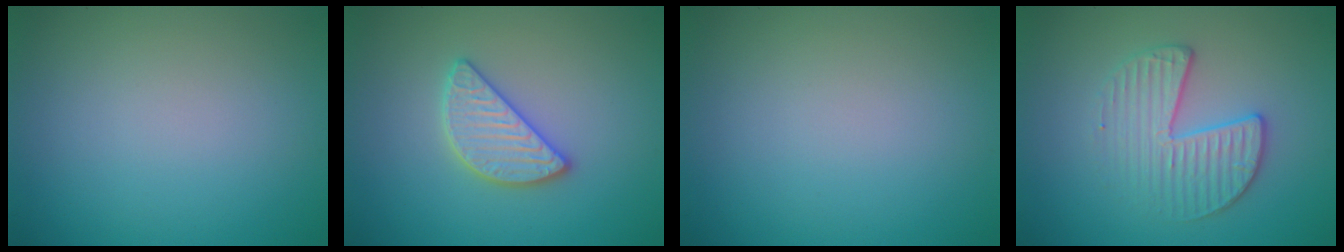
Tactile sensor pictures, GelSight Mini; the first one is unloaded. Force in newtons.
{"total": 3.0, "press": 3.0, "slide": 0.2}
{"total": 0.0}
{"total": 3.5, "press": 3.2, "slide": 1.4}